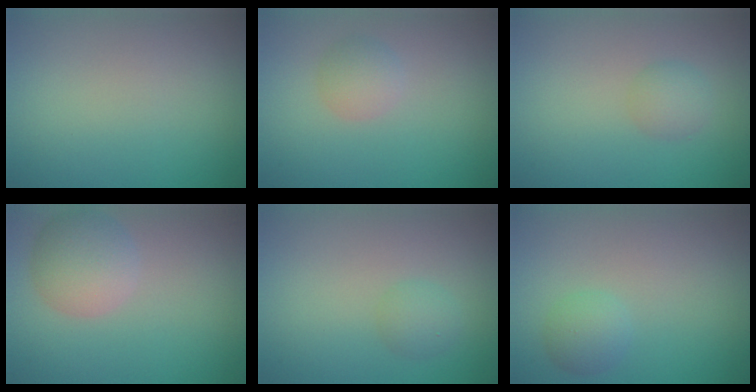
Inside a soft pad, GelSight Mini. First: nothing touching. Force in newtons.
{"total": 1.9, "press": 1.9, "slide": 0.1}
{"total": 1.6, "press": 1.6, "slide": 0.1}
{"total": 4.1, "press": 4.1, "slide": 0.3}
{"total": 1.5, "press": 1.5, "slide": 0.0}
{"total": 1.9, "press": 1.9, "slide": 0.1}